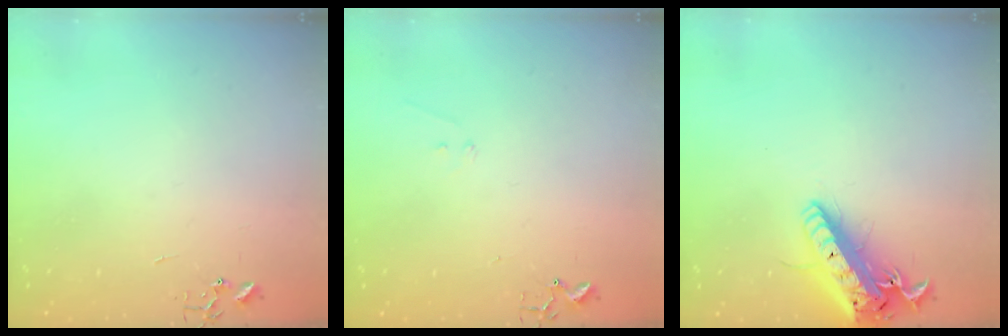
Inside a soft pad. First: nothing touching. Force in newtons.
{"total": 6.1, "press": 6.1, "slide": 0.5}
{"total": 19.8, "press": 19.4, "slide": 4.0}